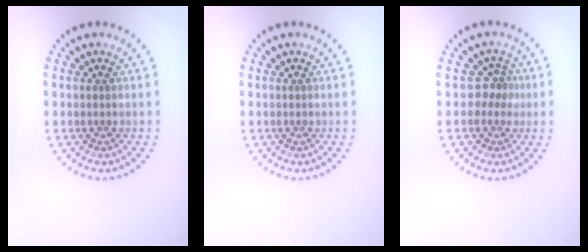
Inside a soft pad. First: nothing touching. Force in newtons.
{"total": 0.0}
{"total": 2.0, "press": 1.5, "slide": 1.3}